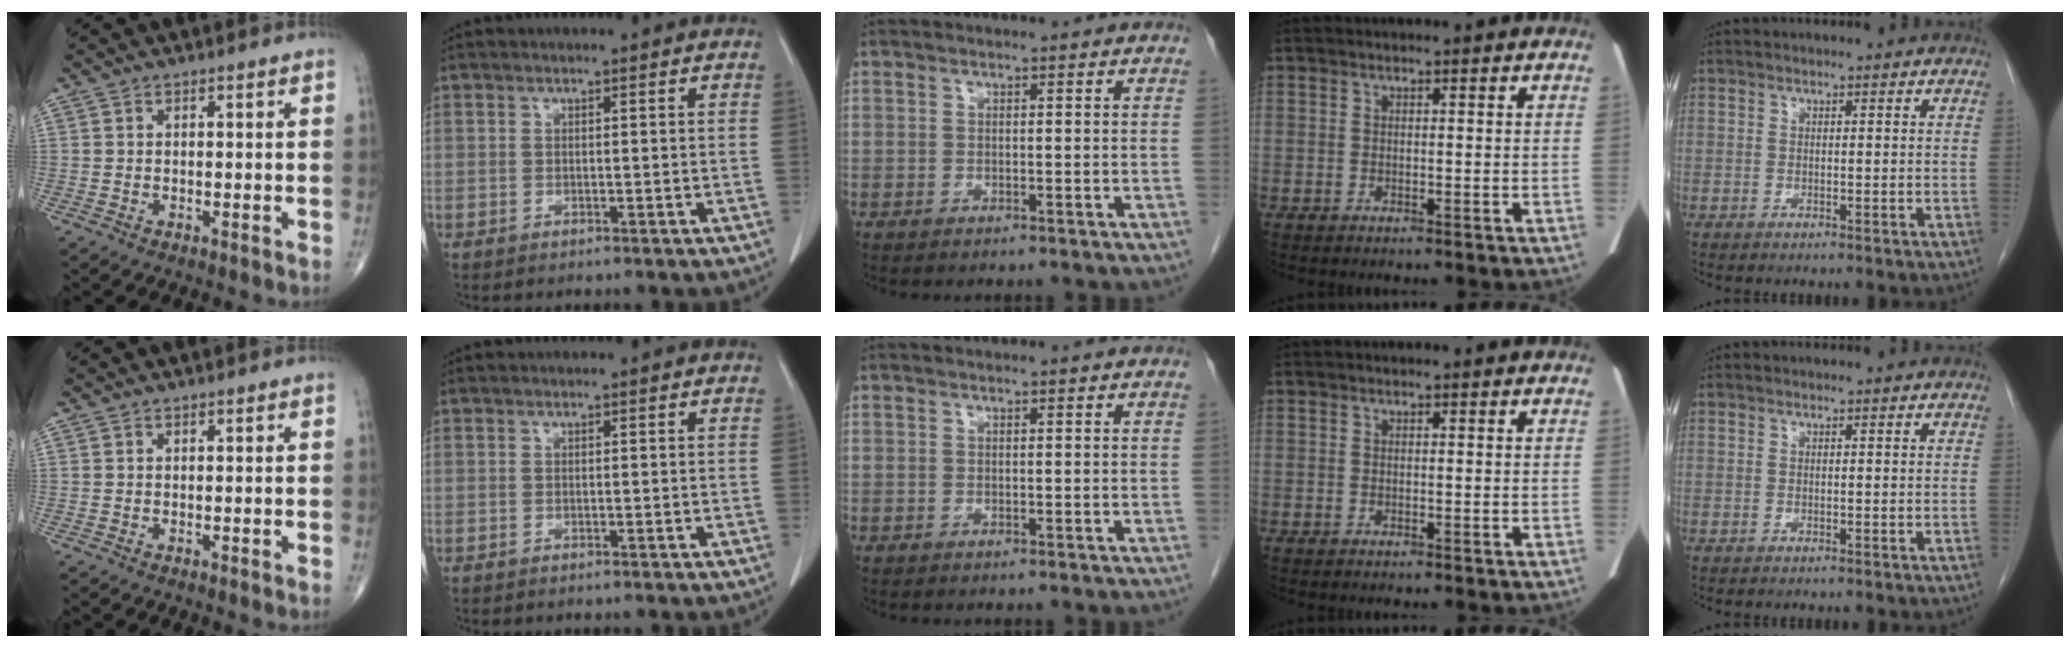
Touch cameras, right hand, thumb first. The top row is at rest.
{}